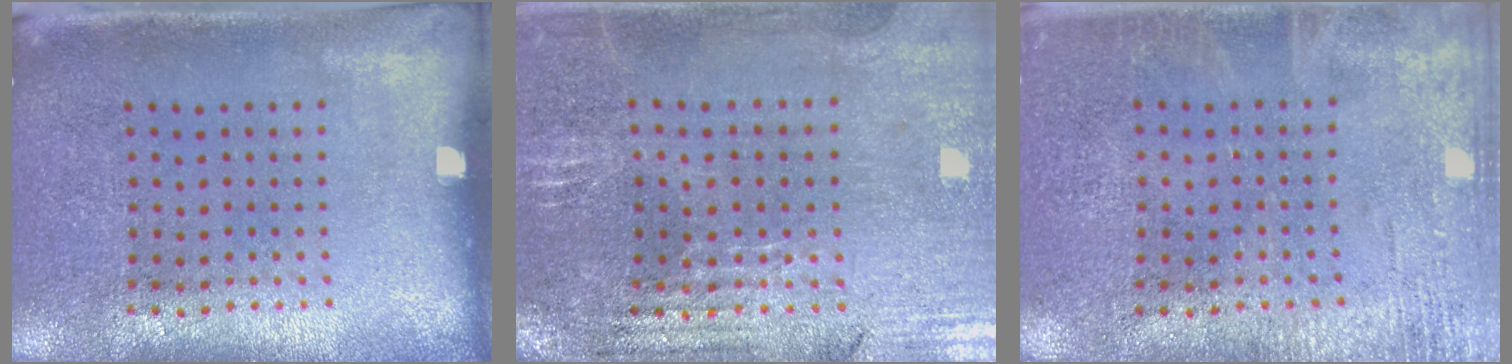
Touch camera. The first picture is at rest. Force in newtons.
{"total": 1.8, "press": 1.7, "slide": 0.4}
{"total": 2.2, "press": 2.2, "slide": 0.3}